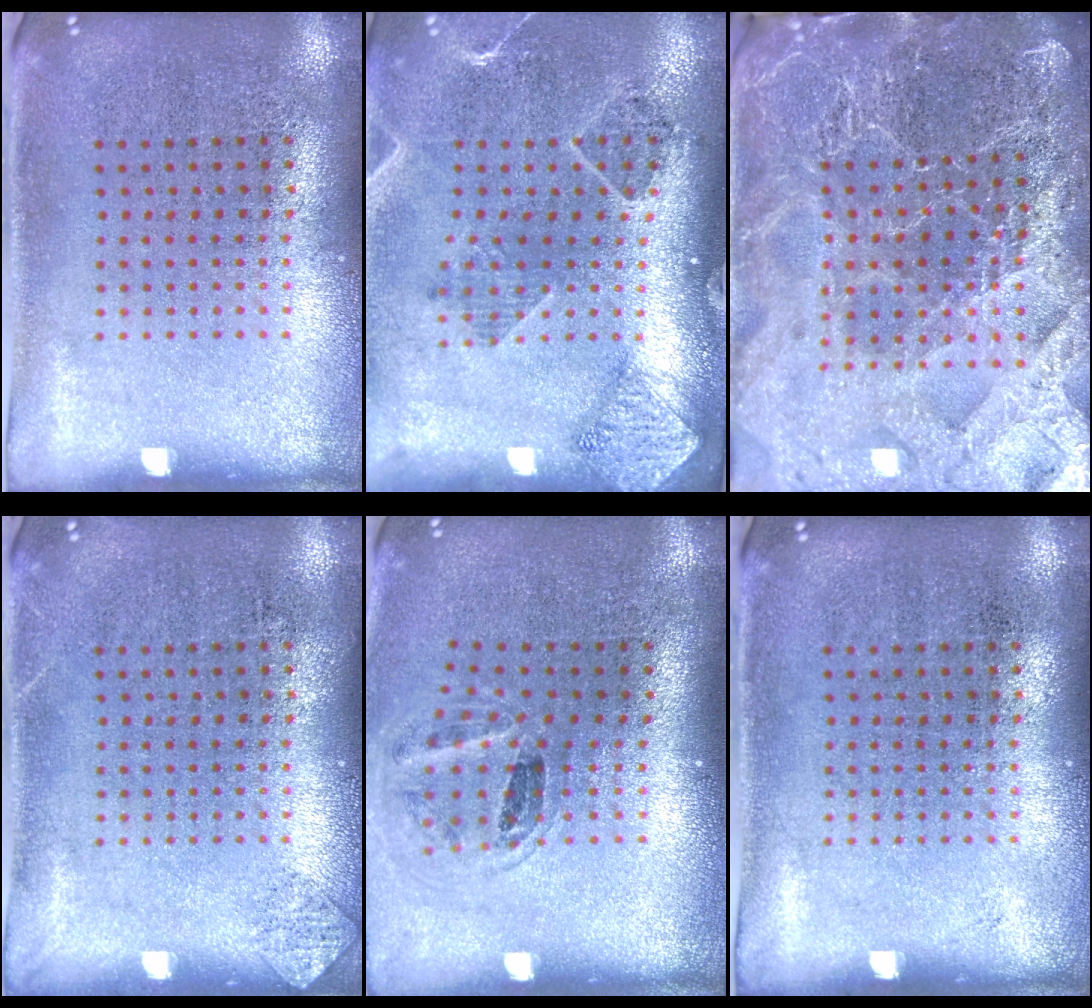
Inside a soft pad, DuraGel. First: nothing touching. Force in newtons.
{"total": 1.4, "press": 1.4, "slide": 0.1}
{"total": 4.8, "press": 4.5, "slide": 1.7}
{"total": 0.8, "press": 0.8, "slide": 0.1}
{"total": 1.1, "press": 1.0, "slide": 0.5}
{"total": 0.0}